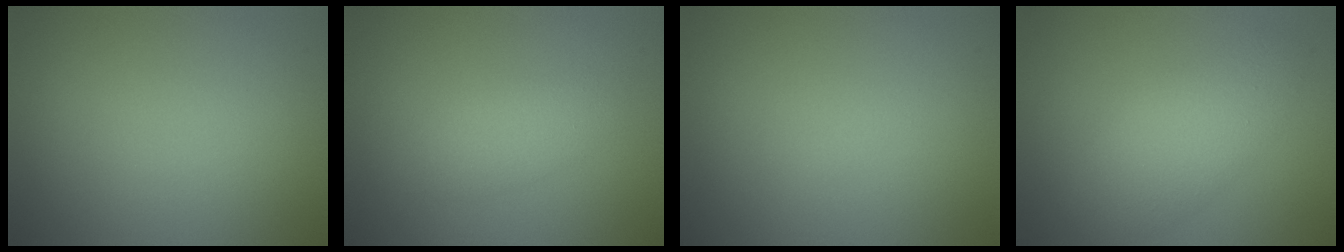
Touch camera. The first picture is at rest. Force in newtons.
{"total": 2.0, "press": 2.0, "slide": 0.1}
{"total": 0.0}
{"total": 4.0, "press": 4.0, "slide": 0.2}